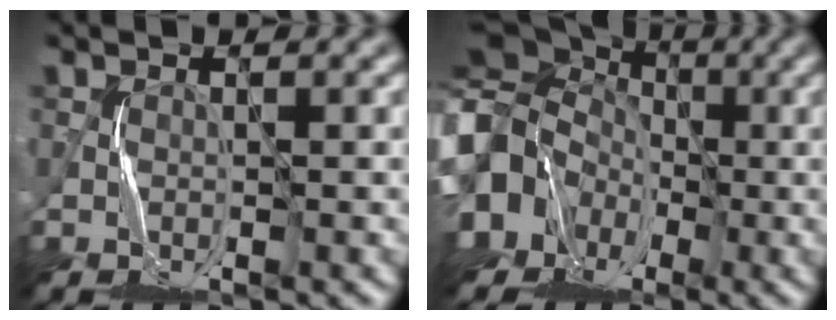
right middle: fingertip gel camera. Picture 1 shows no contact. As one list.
[{"total": 18.8, "force": [-3.2, 16.6, 8.2], "torque": [-0.202, -0.023, -0.097]}]